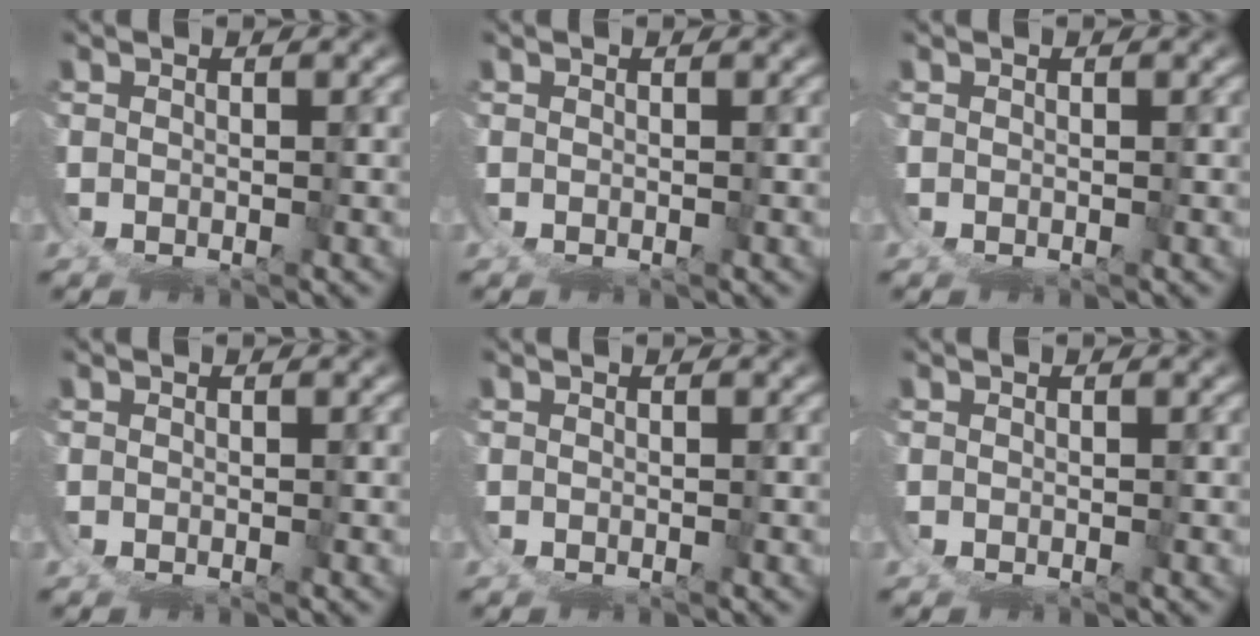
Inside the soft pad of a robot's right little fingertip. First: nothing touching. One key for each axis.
{"total": 0.0}
{"total": 0.0}
{"total": 0.0}
{"total": 0.0}
{"total": 0.0}